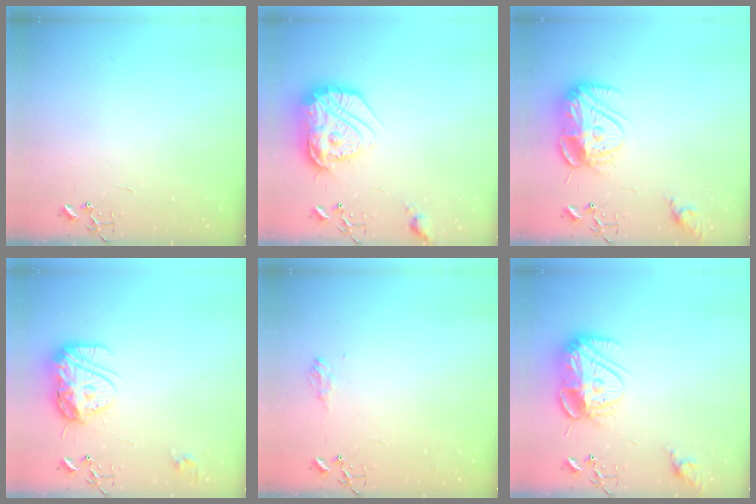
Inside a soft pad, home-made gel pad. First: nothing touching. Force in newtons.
{"total": 21.6, "press": 21.5, "slide": 1.7}
{"total": 15.7, "press": 15.7, "slide": 1.0}
{"total": 14.9, "press": 14.8, "slide": 1.2}
{"total": 8.0, "press": 8.0, "slide": 1.0}
{"total": 15.7, "press": 15.7, "slide": 1.0}